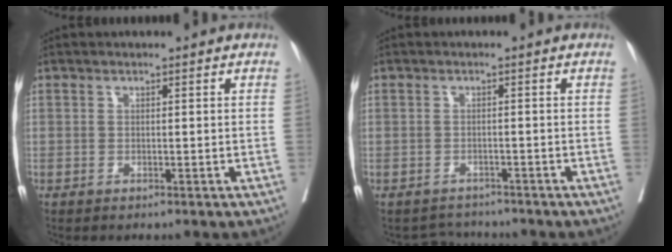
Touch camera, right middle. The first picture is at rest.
{"total": 2.7, "force": [-2.5, 0.6, -0.9], "torque": [0.016, -0.002, -0.039]}